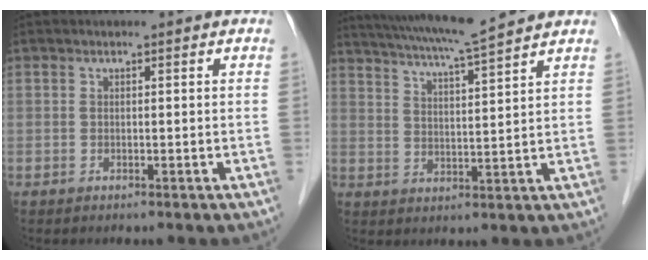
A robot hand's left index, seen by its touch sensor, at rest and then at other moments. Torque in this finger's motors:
{"motor_torque": [1.09, -1.05, 0.43, 0.13]}